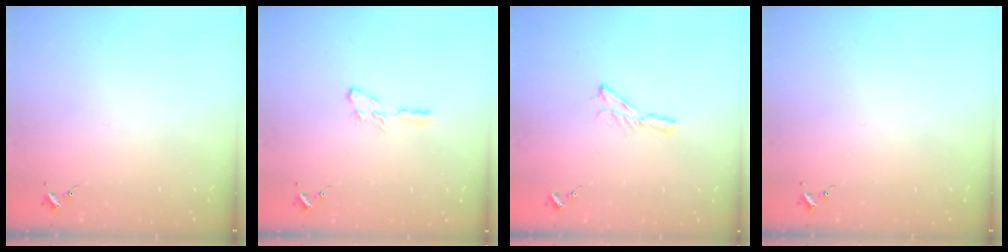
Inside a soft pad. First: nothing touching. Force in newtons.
{"total": 4.3, "press": 4.3, "slide": 0.5}
{"total": 5.7, "press": 5.7, "slide": 0.1}
{"total": 0.0}